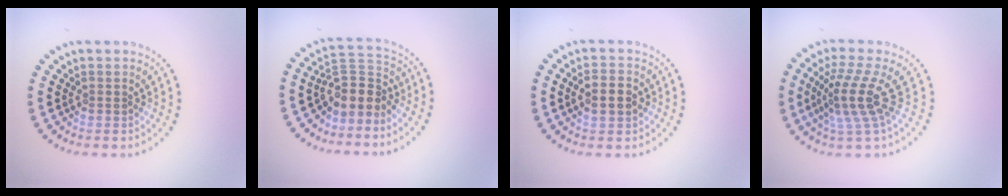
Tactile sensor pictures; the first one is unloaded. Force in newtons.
{"total": 3.5, "press": 2.7, "slide": 2.2}
{"total": 2.7, "press": 2.7, "slide": 0.2}
{"total": 3.9, "press": 2.8, "slide": 2.7}